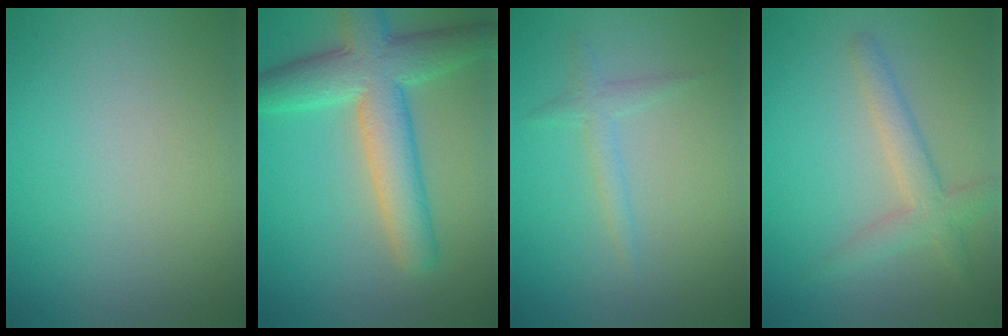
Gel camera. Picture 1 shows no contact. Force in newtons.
{"total": 7.7, "press": 7.7, "slide": 0.4}
{"total": 1.5, "press": 1.5, "slide": 0.1}
{"total": 3.0, "press": 3.0, "slide": 0.1}